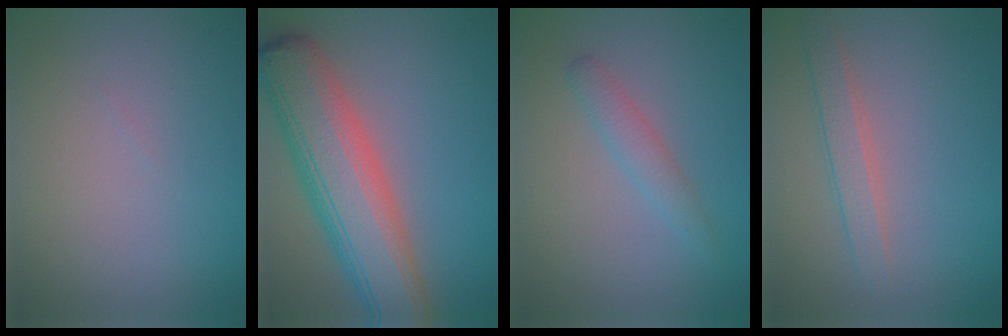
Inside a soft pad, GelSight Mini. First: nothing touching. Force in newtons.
{"total": 10.0, "press": 10.0, "slide": 0.5}
{"total": 1.9, "press": 1.9, "slide": 0.1}
{"total": 2.2, "press": 2.2, "slide": 0.1}